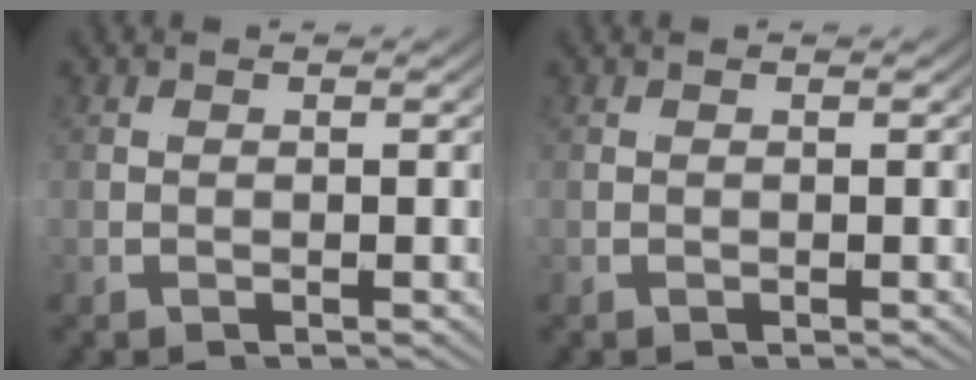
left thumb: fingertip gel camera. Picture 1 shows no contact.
{"total": 0.0}